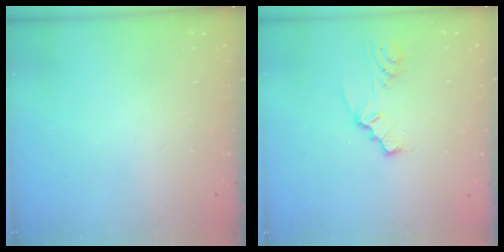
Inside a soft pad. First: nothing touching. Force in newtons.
{"total": 2.1, "press": 2.1, "slide": 0.2}